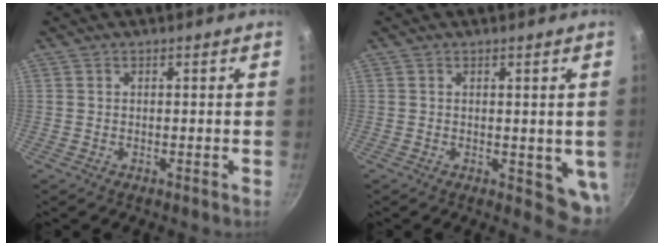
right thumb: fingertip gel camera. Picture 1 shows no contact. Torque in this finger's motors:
{"motor_torque": [0.03, 0.50, -0.04, -0.02, 0.15]}